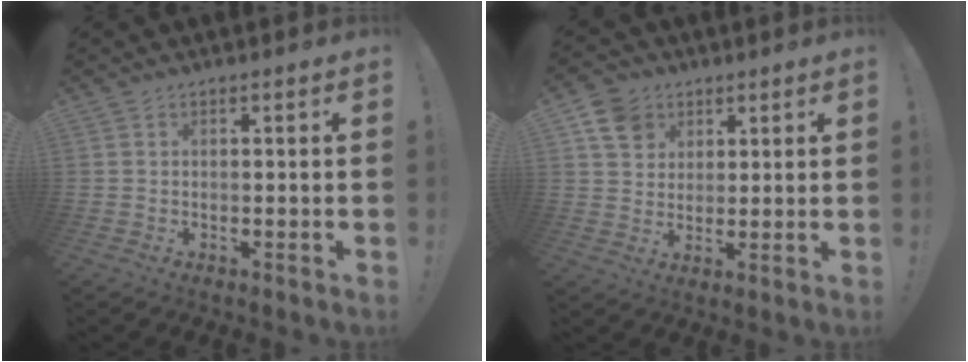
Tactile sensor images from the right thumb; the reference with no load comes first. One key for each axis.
{"total": 9.4, "fx": 4.6, "fy": 7.6, "fz": 3.0, "tx": -0.038, "ty": -0.023, "tz": 0.090}